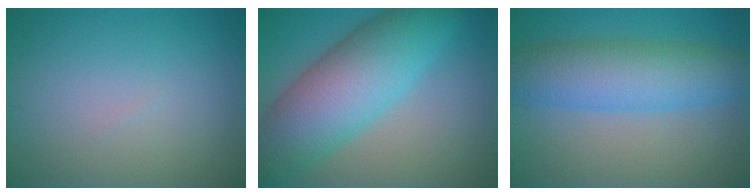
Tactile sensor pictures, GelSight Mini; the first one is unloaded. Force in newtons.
{"total": 10.7, "press": 10.7, "slide": 0.2}
{"total": 7.4, "press": 7.4, "slide": 0.1}